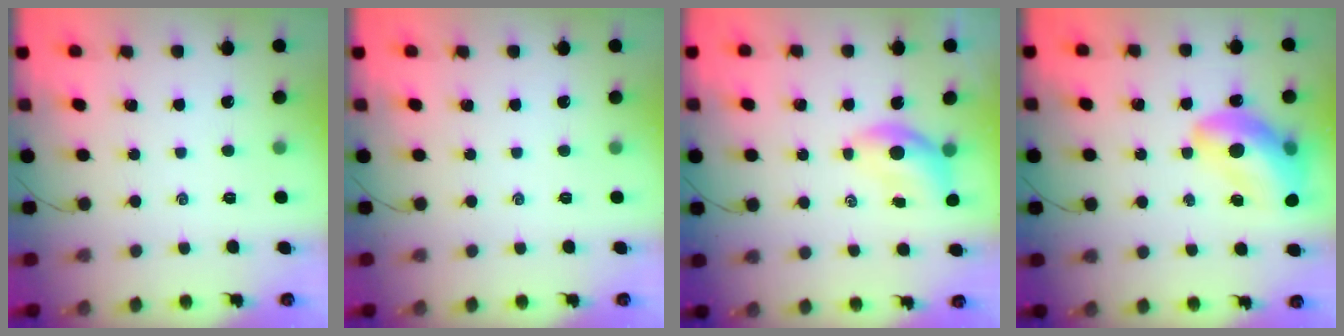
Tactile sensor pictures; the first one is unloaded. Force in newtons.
{"total": 0.0}
{"total": 5.6, "press": 5.5, "slide": 0.9}
{"total": 15.9, "press": 15.3, "slide": 4.6}